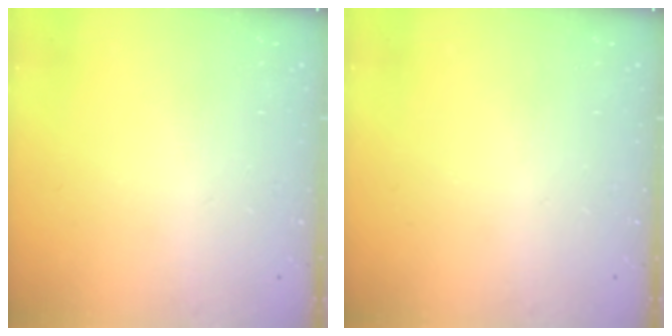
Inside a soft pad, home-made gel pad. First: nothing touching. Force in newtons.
{"total": 0.0}